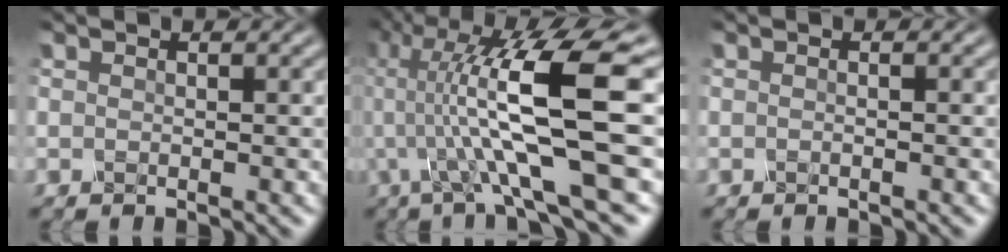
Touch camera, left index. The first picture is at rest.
{"total": 12.6, "force": [-0.4, 1.9, 12.5], "torque": [-0.217, 0.023, -0.003]}
{"total": 0.6, "force": [-0.3, 0.2, 0.6], "torque": [-0.007, -0.010, -0.010]}